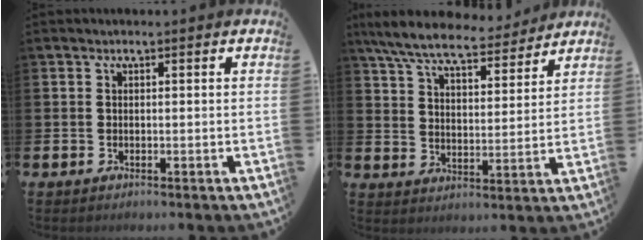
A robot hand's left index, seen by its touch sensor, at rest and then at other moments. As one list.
[{"total": 8.1, "force": [7.3, 1.6, 2.9], "torque": [-0.088, -0.041, 0.130]}]